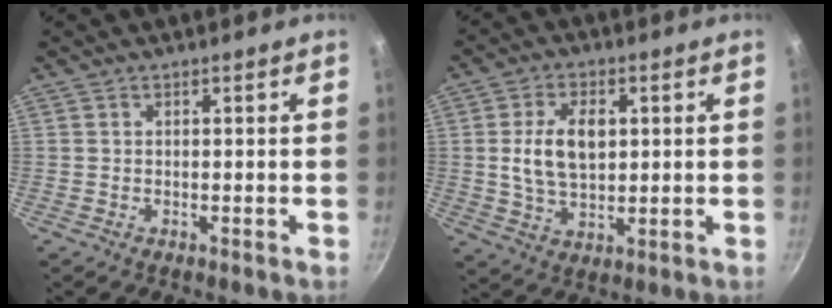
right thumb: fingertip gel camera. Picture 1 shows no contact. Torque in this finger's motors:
{"motor_torque": [-0.07, 0.17, 0.51, -0.35, 0.25]}